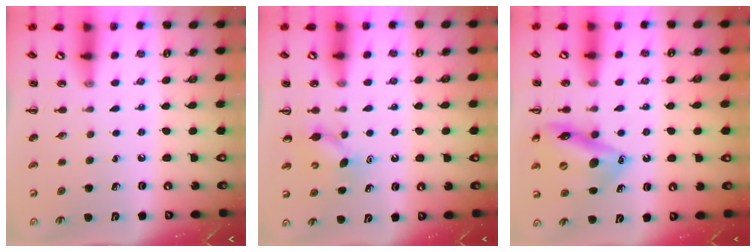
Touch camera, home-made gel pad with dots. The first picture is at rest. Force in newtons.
{"total": 5.2, "press": 5.0, "slide": 1.2}
{"total": 16.0, "press": 15.4, "slide": 4.0}